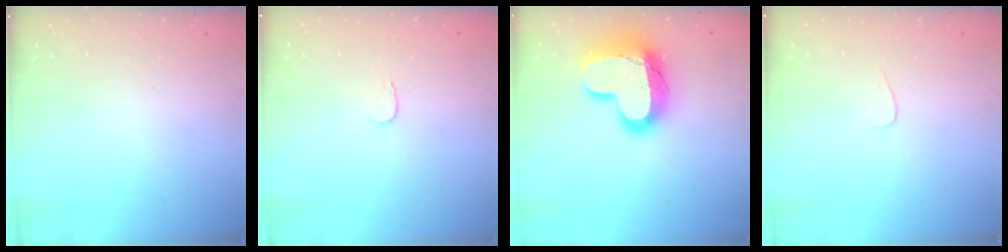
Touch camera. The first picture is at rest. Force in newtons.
{"total": 3.4, "press": 3.4, "slide": 0.4}
{"total": 24.2, "press": 24.2, "slide": 1.6}
{"total": 2.8, "press": 2.7, "slide": 0.3}